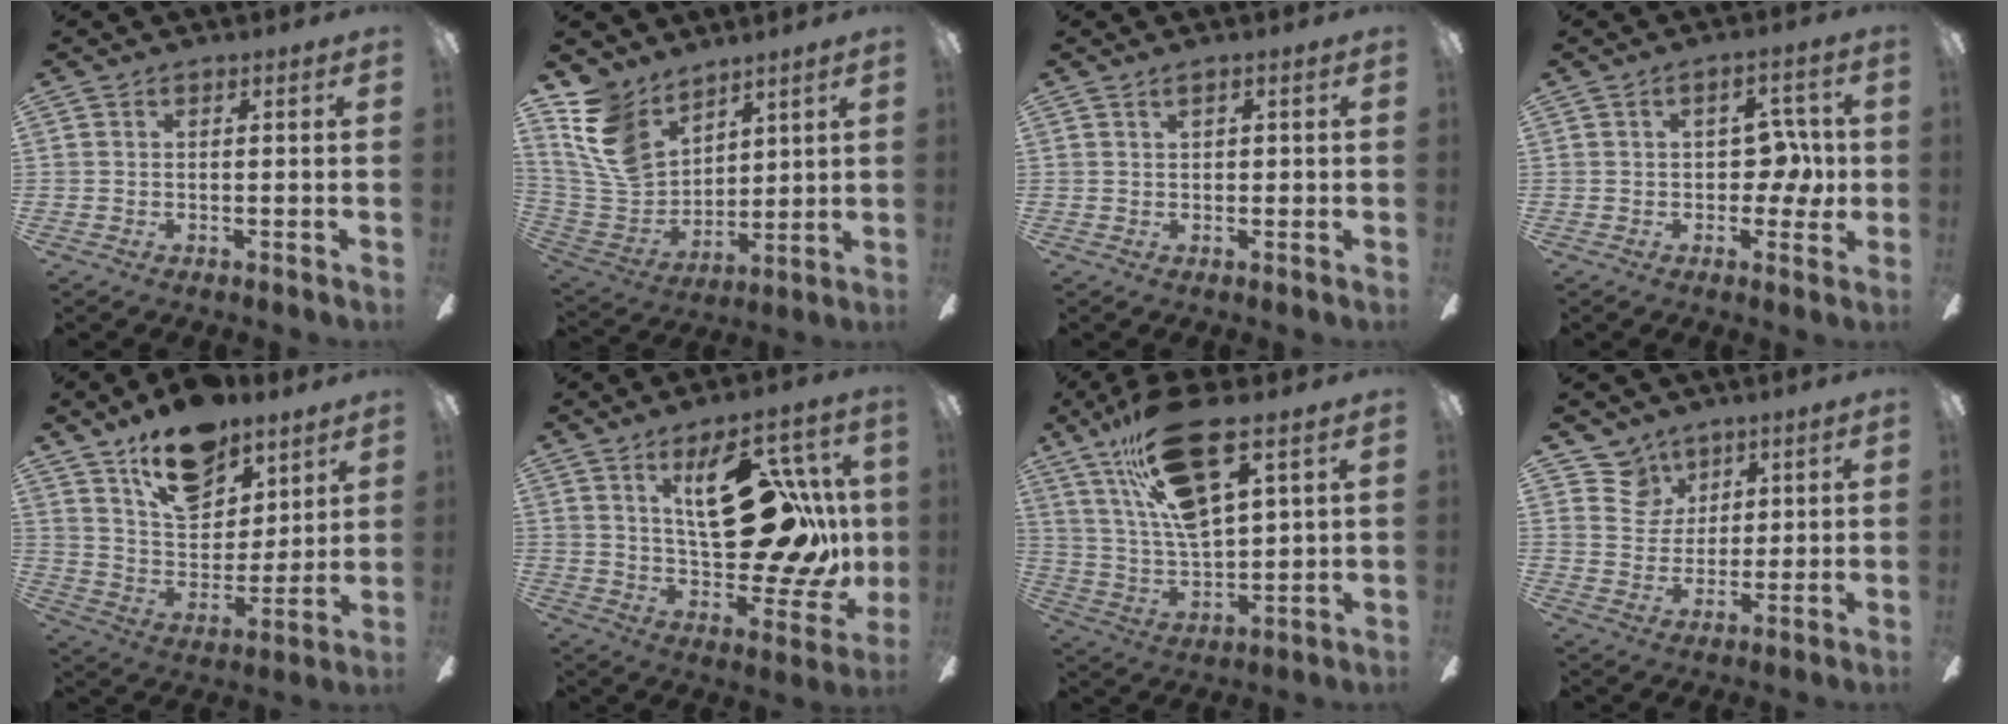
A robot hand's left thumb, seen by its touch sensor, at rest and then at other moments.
{"total": 13.7, "force": [8.8, 8.8, 5.8], "torque": [-0.156, -0.042, 0.179]}
{"total": 1.1, "force": [0.6, 0.4, 0.8], "torque": [-0.018, 0.003, 0.010]}
{"total": 8.4, "force": [0.5, 5.3, 6.5], "torque": [-0.088, 0.009, 0.007]}
{"total": 17.4, "force": [12.0, 9.6, 8.0], "torque": [-0.126, -0.072, 0.217]}
{"total": 28.4, "force": [7.6, 13.7, 23.7], "torque": [-0.320, -0.034, 0.135]}
{"total": 21.0, "force": [11.9, 7.1, 15.8], "torque": [-0.295, -0.046, 0.198]}
{"total": 7.6, "force": [4.9, 5.8, -0.1], "torque": [-0.014, -0.027, 0.096]}